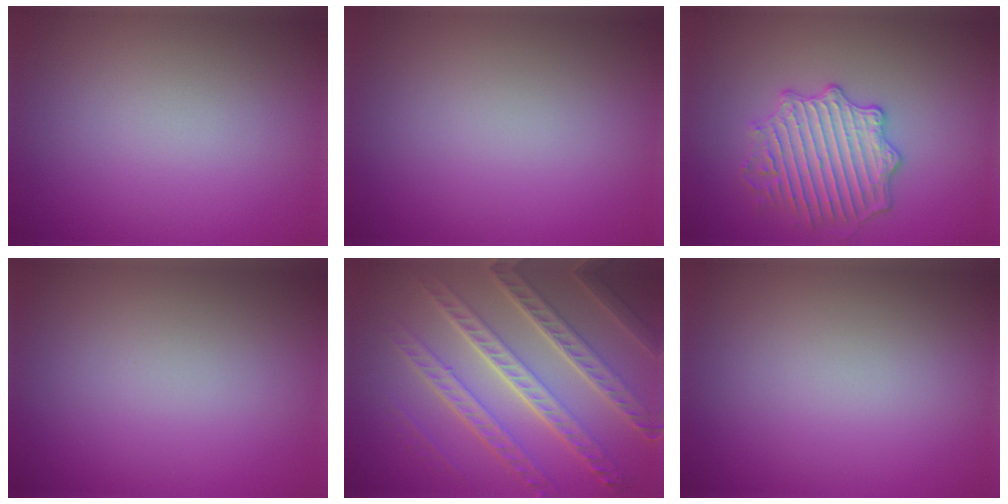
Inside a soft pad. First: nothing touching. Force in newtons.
{"total": 0.0}
{"total": 4.0, "press": 4.0, "slide": 0.2}
{"total": 0.0}
{"total": 8.2, "press": 5.9, "slide": 5.7}
{"total": 0.0}